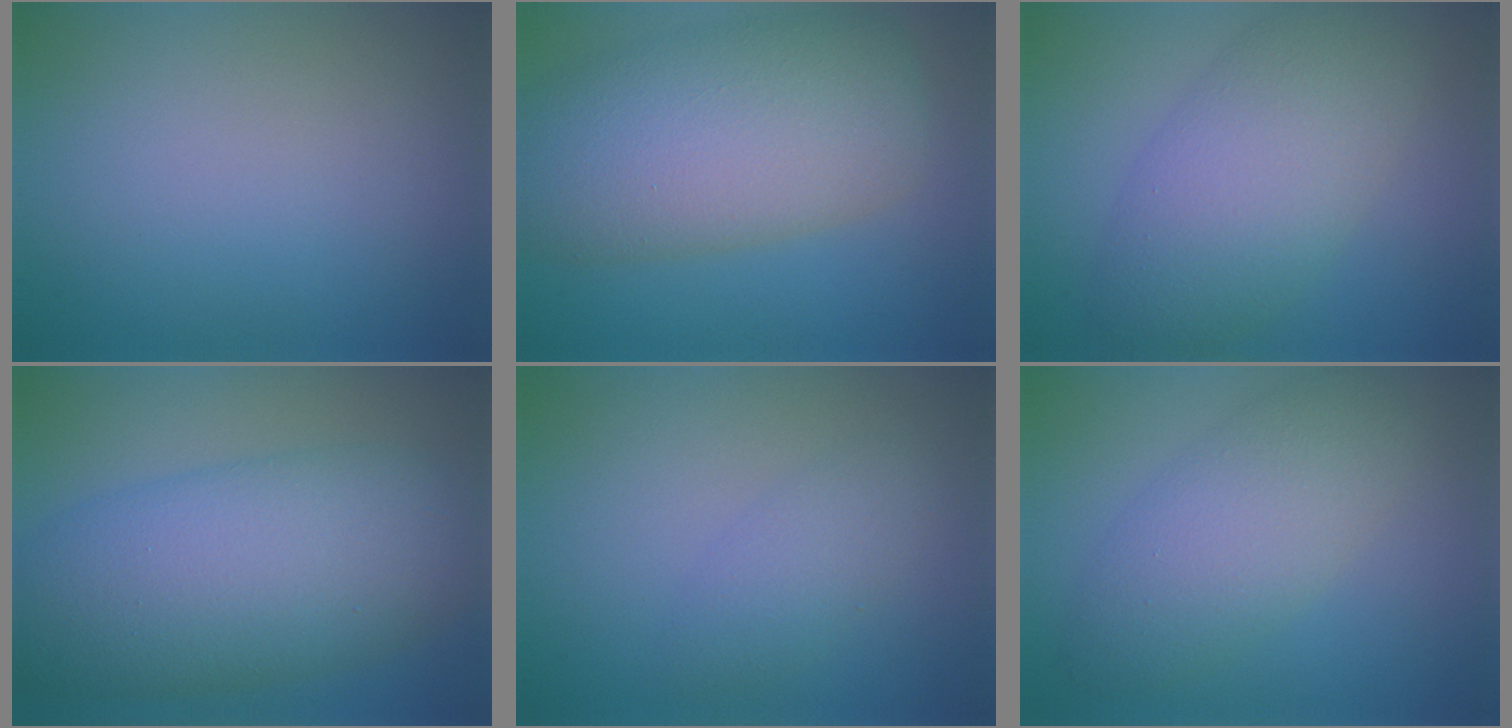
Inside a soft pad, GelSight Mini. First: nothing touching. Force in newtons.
{"total": 10.1, "press": 10.1, "slide": 0.9}
{"total": 7.7, "press": 7.6, "slide": 0.2}
{"total": 10.3, "press": 10.3, "slide": 0.3}
{"total": 2.2, "press": 2.2, "slide": 0.1}
{"total": 5.5, "press": 5.5, "slide": 0.3}